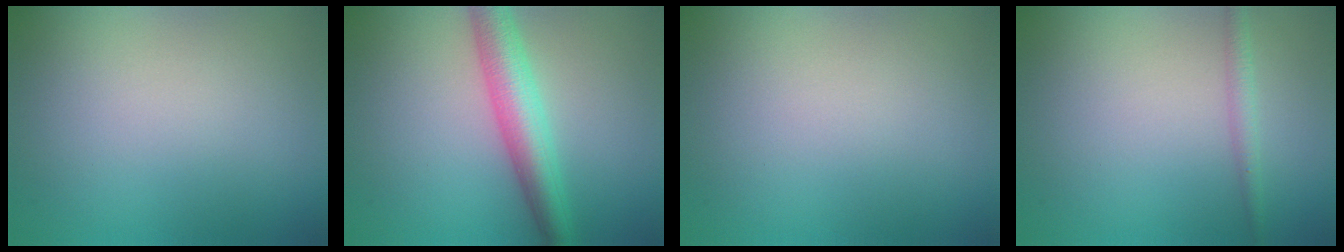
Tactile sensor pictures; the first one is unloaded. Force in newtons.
{"total": 5.1, "press": 5.1, "slide": 0.0}
{"total": 0.0}
{"total": 1.4, "press": 1.4, "slide": 0.1}